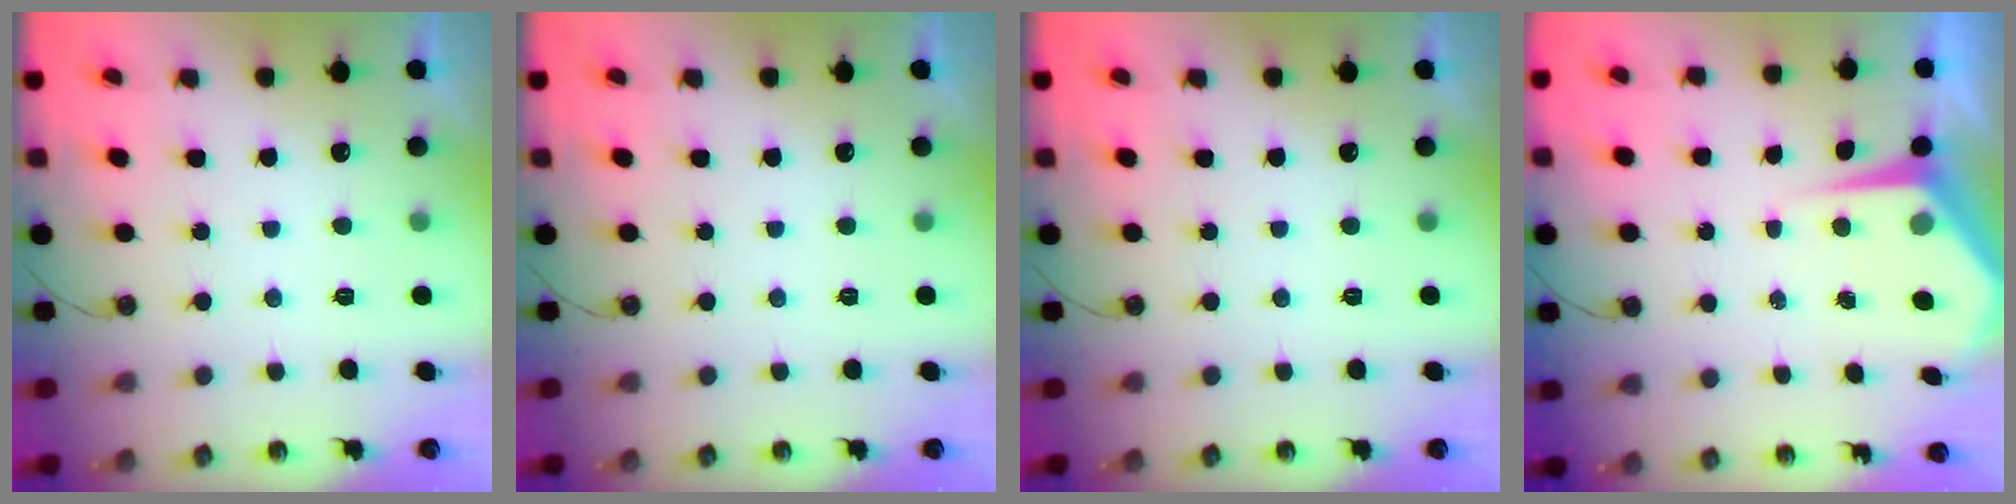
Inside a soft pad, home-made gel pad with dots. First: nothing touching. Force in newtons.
{"total": 0.0}
{"total": 0.0}
{"total": 5.5, "press": 5.5, "slide": 0.4}